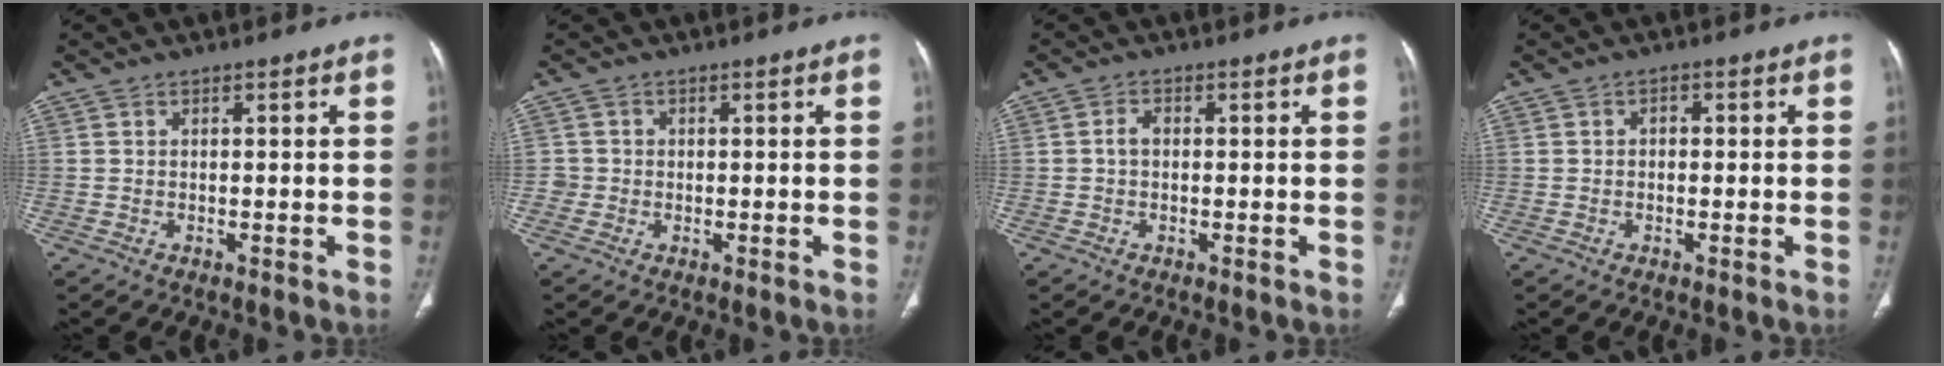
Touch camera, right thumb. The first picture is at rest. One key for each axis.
{"total": 2.0, "fx": -0.3, "fy": 2.0, "fz": -0.1, "tx": 0.018, "ty": 0.009, "tz": -0.010}
{"total": 1.8, "fx": -0.1, "fy": 1.3, "fz": 1.3, "tx": -0.019, "ty": 0.006, "tz": -0.006}
{"total": 1.2, "fx": 0.0, "fy": 0.9, "fz": 0.7, "tx": -0.002, "ty": 0.006, "tz": -0.005}